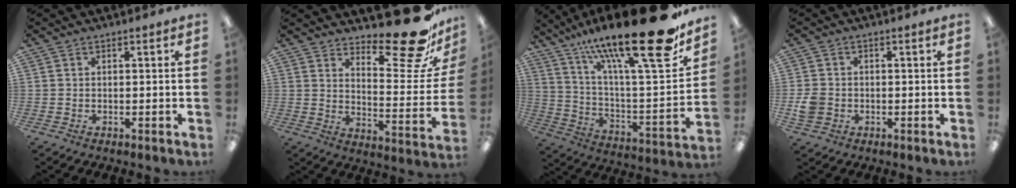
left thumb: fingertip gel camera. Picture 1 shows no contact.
{"total": 19.1, "force": [14.7, 4.9, 11.3], "torque": [-0.137, -0.120, 0.236]}
{"total": 26.9, "force": [18.7, 4.9, 18.7], "torque": [-0.292, -0.125, 0.298]}
{"total": 4.0, "force": [-0.7, 3.5, 1.7], "torque": [-0.028, 0.002, -0.014]}